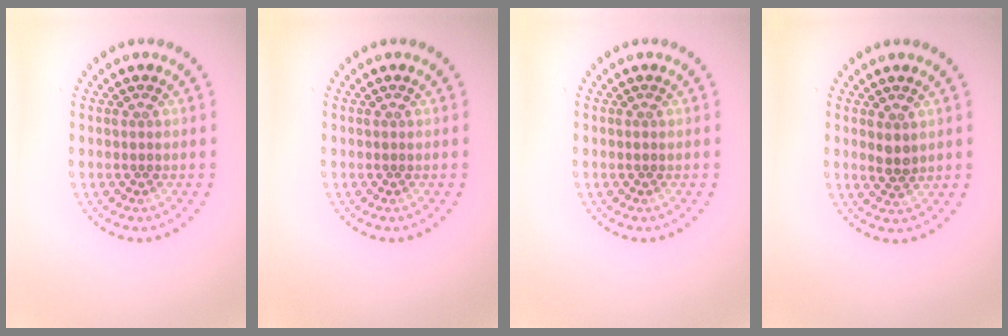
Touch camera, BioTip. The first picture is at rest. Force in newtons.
{"total": 0.0}
{"total": 0.0}
{"total": 1.4, "press": 1.3, "slide": 0.4}